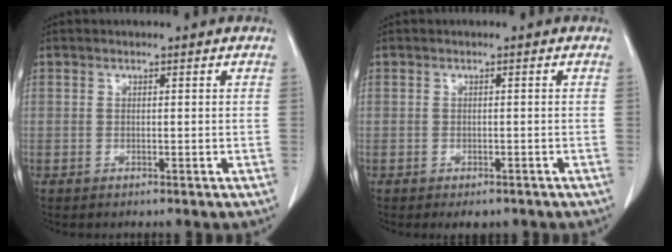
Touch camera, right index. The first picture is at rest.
{"total": 2.7, "force": [-2.0, 1.3, 1.2], "torque": [-0.009, -0.002, -0.022]}